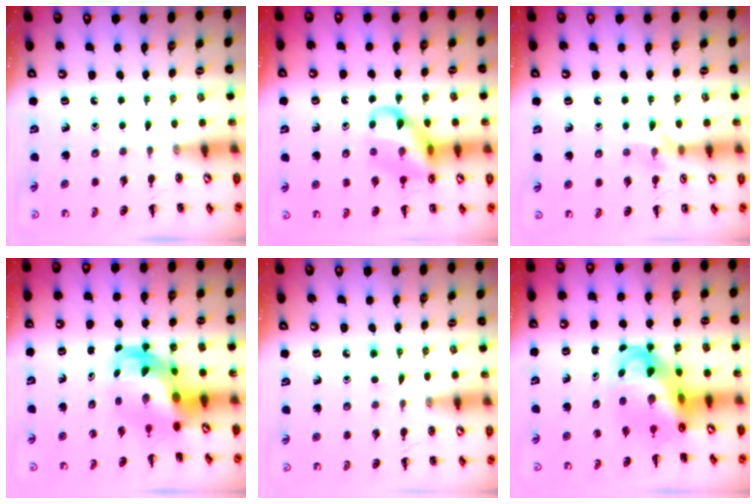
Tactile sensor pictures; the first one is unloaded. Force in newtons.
{"total": 12.6, "press": 12.4, "slide": 2.0}
{"total": 6.4, "press": 6.4, "slide": 0.9}
{"total": 6.3, "press": 6.0, "slide": 1.7}
{"total": 2.7, "press": 2.5, "slide": 0.9}
{"total": 9.7, "press": 9.2, "slide": 3.0}